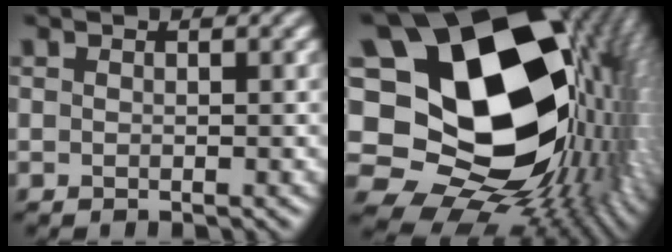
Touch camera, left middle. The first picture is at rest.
{"total": 22.3, "force": [2.1, 16.0, 15.4], "torque": [-0.268, -0.016, 0.051]}